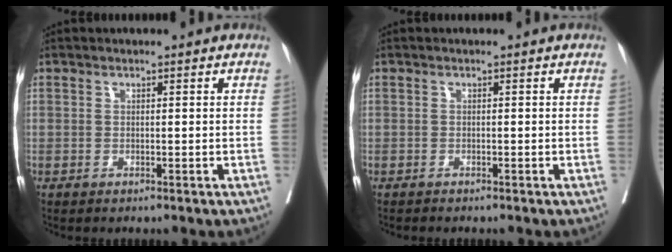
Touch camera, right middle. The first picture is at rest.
{"total": 0.6, "force": [-0.6, 0.1, 0.1], "torque": [-0.005, -0.001, -0.011]}